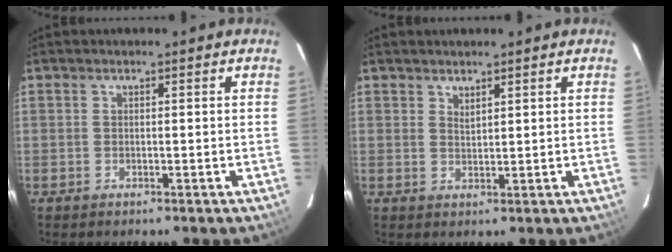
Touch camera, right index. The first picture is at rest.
{"total": 1.4, "force": [1.3, 0.5, 0.5], "torque": [-0.006, -0.001, 0.024]}